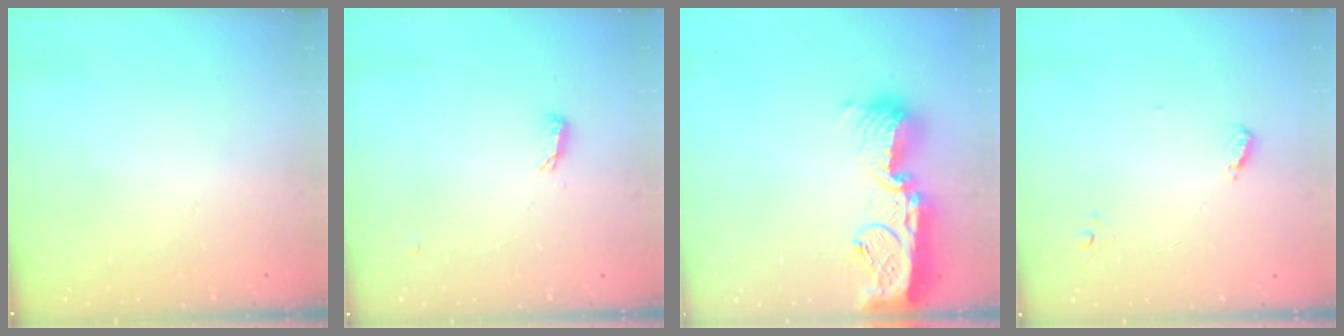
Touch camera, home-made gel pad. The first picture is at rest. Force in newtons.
{"total": 6.1, "press": 5.8, "slide": 1.6}
{"total": 16.6, "press": 16.6, "slide": 1.4}
{"total": 4.6, "press": 4.6, "slide": 0.4}